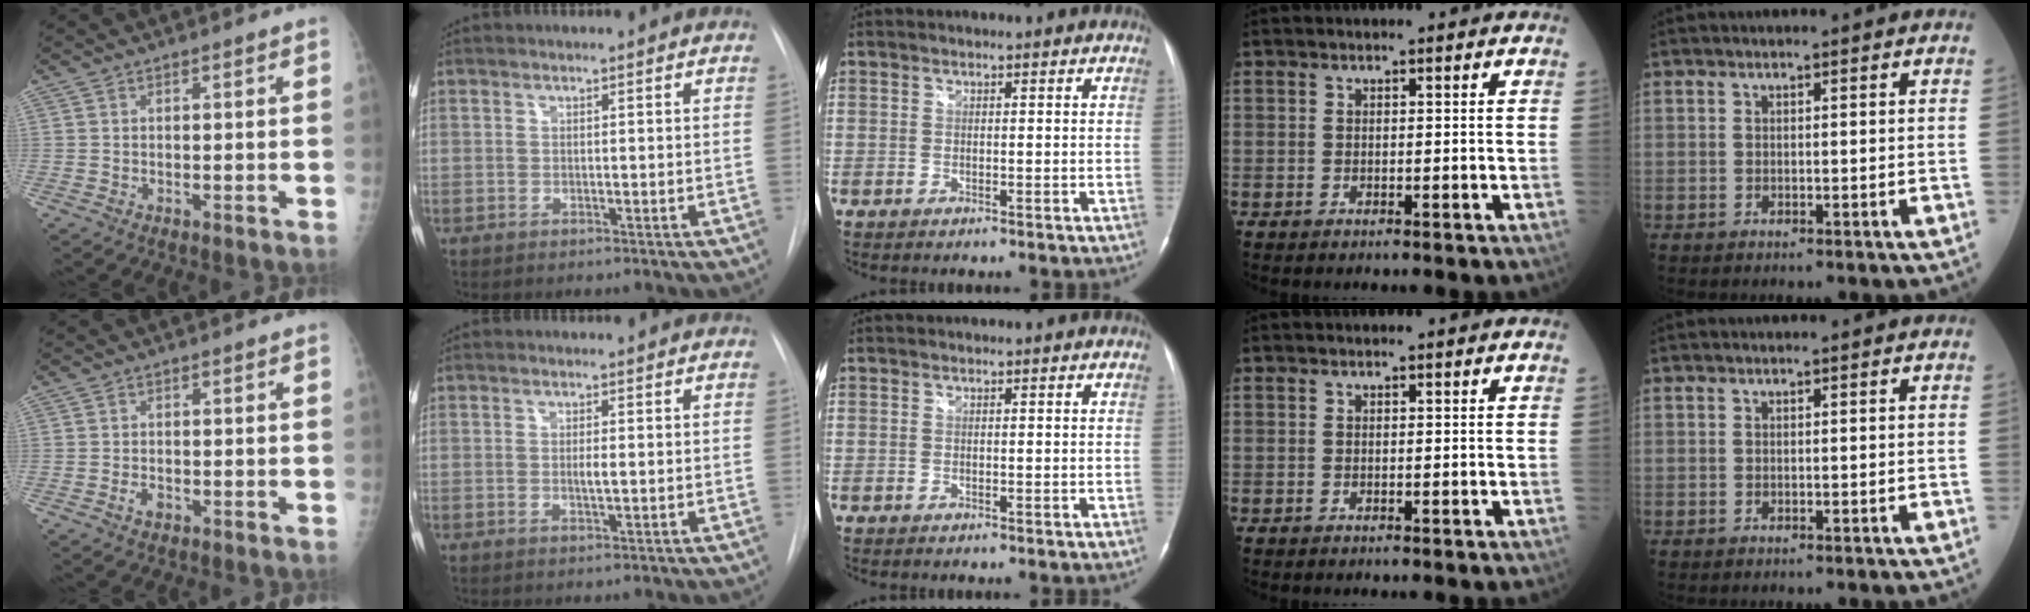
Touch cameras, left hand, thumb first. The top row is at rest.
{"thumb": {"total": 1.7, "force": [-0.8, 1.1, 1.1], "torque": [-0.015, 0.003, -0.014]}, "index": {"total": 1.4, "force": [0.0, 0.2, 1.4], "torque": [-0.028, -0.002, 0.001]}}